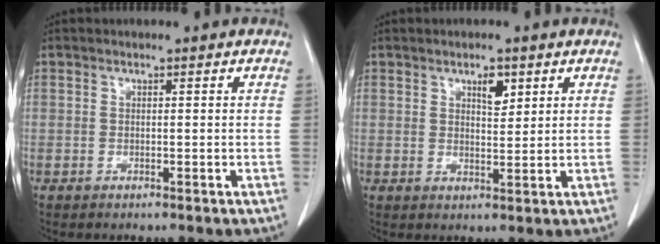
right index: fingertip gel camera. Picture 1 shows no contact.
{"total": 3.1, "force": [1.7, 1.2, 2.3], "torque": [-0.037, -0.003, 0.030]}